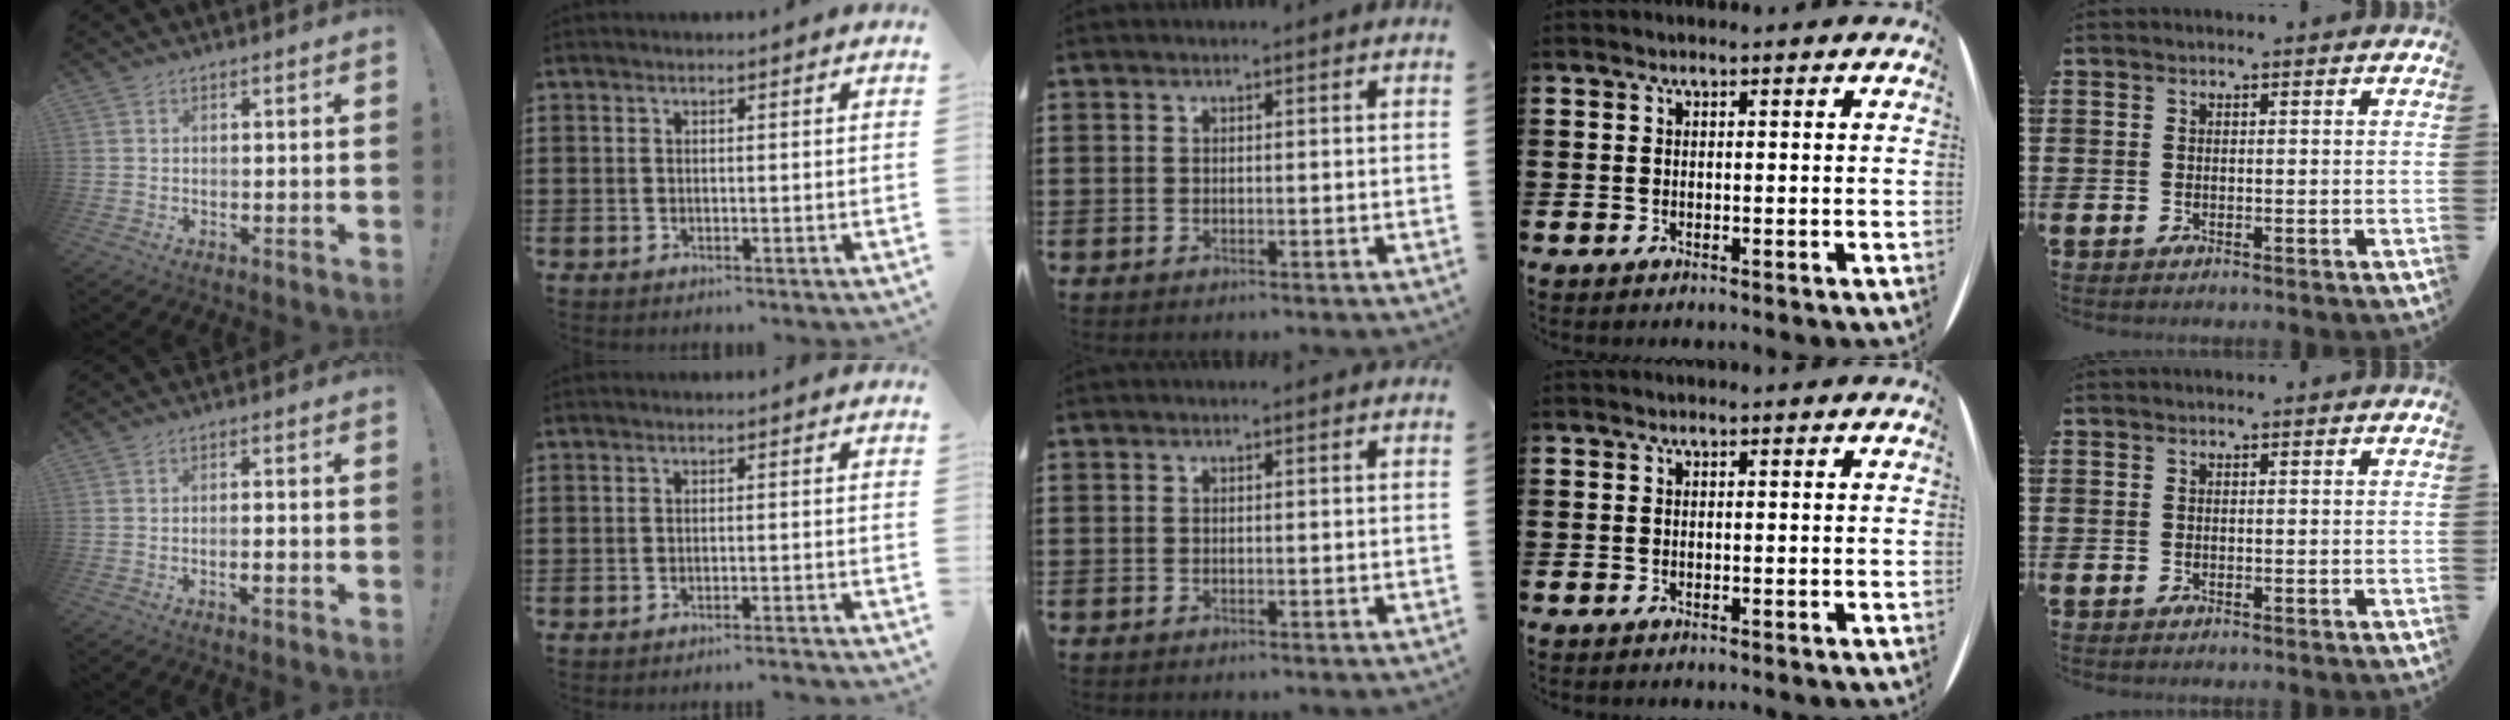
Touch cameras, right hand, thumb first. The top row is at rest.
{"thumb": {"total": 2.2, "force": [-1.1, 0.2, 1.9], "torque": [-0.035, 0.003, -0.018]}, "index": {"total": 1.2, "force": [-1.2, -0.2, 0.4], "torque": [-0.008, 0.001, -0.023]}}